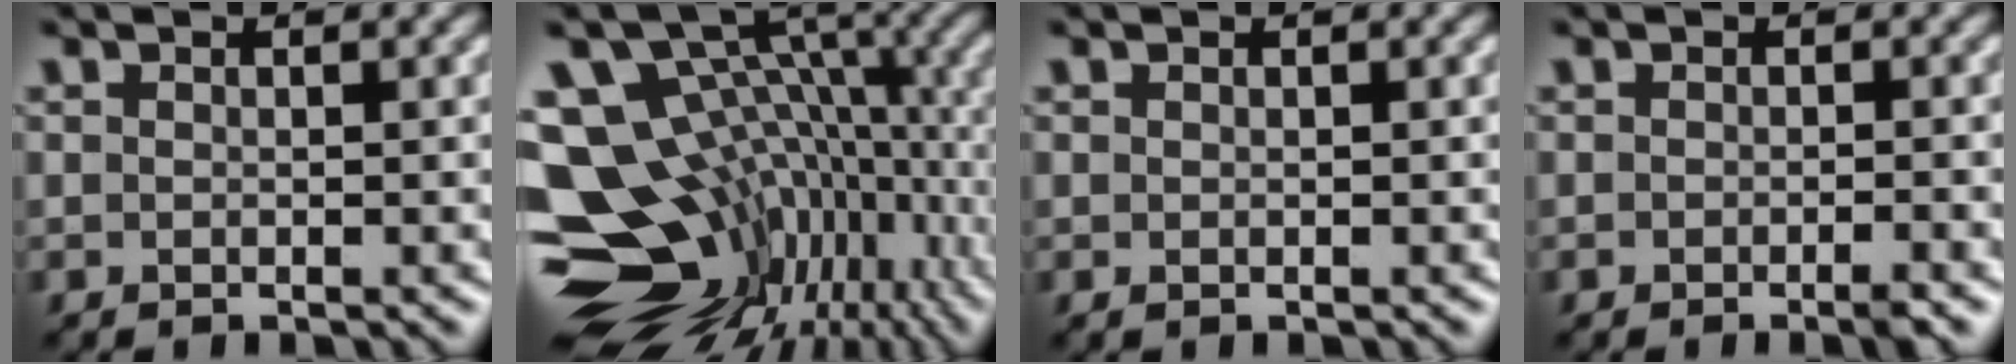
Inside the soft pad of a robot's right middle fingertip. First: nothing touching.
{"total": 17.6, "force": [-2.8, 12.2, 12.3], "torque": [-0.209, -0.008, -0.004]}
{"total": 0.0}
{"total": 1.1, "force": [-0.8, 0.0, 0.8], "torque": [-0.011, -0.003, -0.014]}